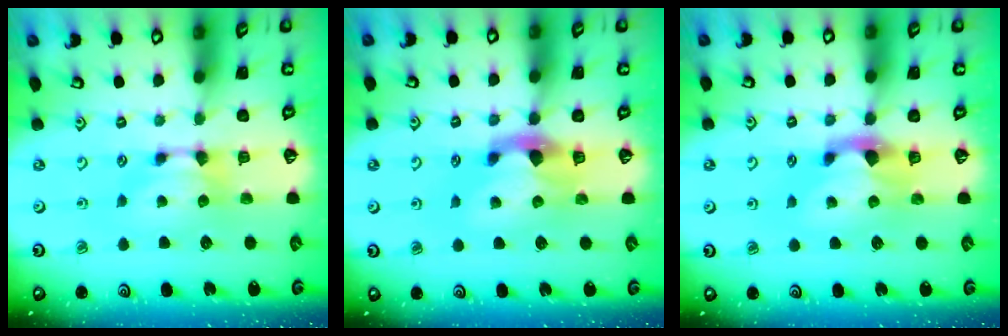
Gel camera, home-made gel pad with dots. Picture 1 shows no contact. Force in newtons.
{"total": 2.8, "press": 2.5, "slide": 1.3}
{"total": 2.2, "press": 1.9, "slide": 1.2}